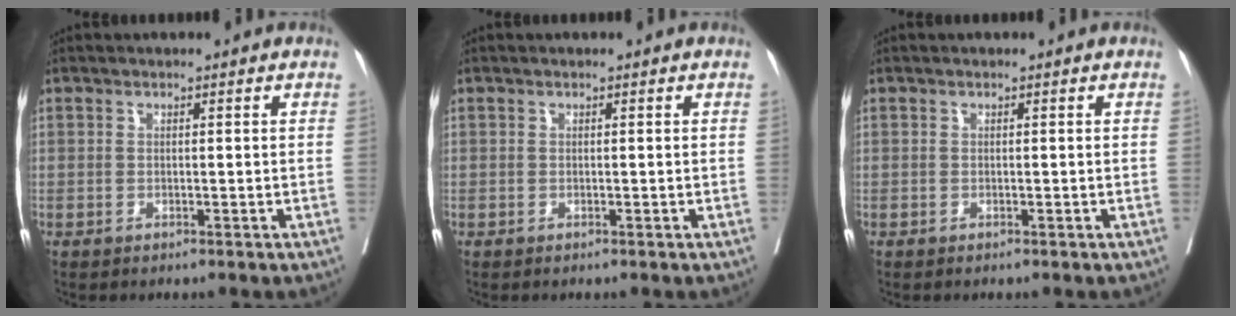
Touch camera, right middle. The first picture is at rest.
{"total": 0.0}
{"total": 0.0}